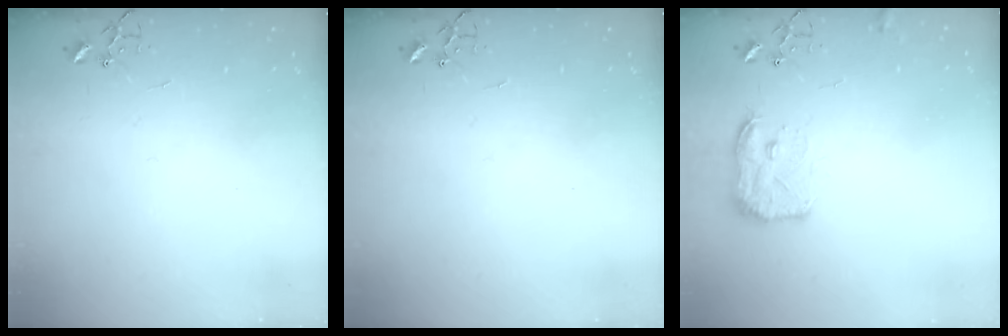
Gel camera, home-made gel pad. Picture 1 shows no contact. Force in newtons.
{"total": 0.0}
{"total": 11.8, "press": 11.8, "slide": 0.6}